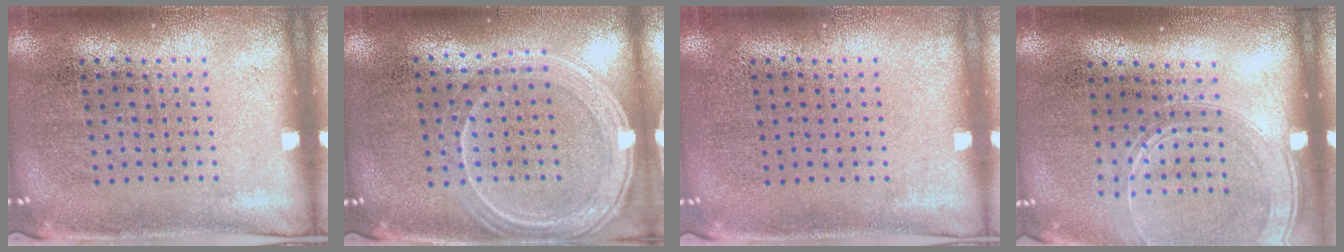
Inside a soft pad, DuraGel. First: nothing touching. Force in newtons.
{"total": 1.2, "press": 1.2, "slide": 0.2}
{"total": 0.0}
{"total": 1.7, "press": 1.6, "slide": 0.6}